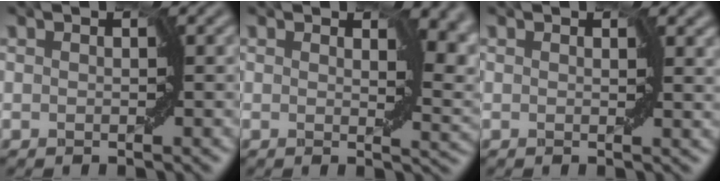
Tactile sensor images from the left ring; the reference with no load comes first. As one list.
[{"total": 5.7, "force": [1.5, 3.2, 4.5], "torque": [-0.052, -0.004, 0.016]}, {"total": 1.3, "force": [0.6, 0.8, 0.9], "torque": [-0.012, -0.005, 0.004]}]